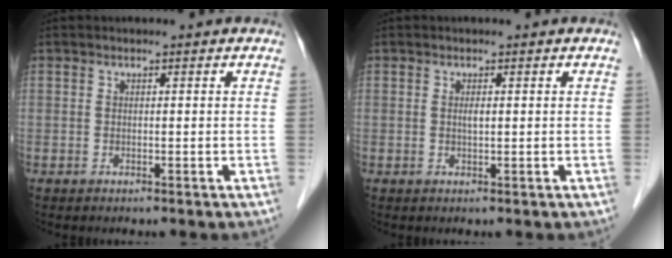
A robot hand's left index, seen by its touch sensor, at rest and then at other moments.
{"total": 0.9, "force": [0.2, 0.2, 0.8], "torque": [-0.018, -0.001, 0.003]}